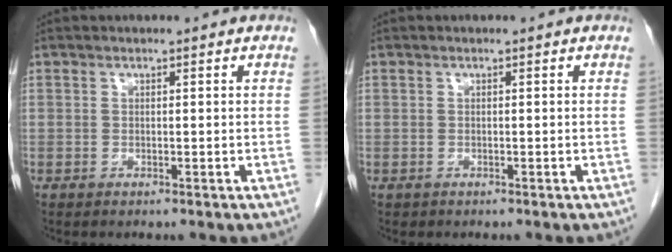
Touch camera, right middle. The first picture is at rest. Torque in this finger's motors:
{"motor_torque": [-0.28, -0.06, -0.01, -0.01]}